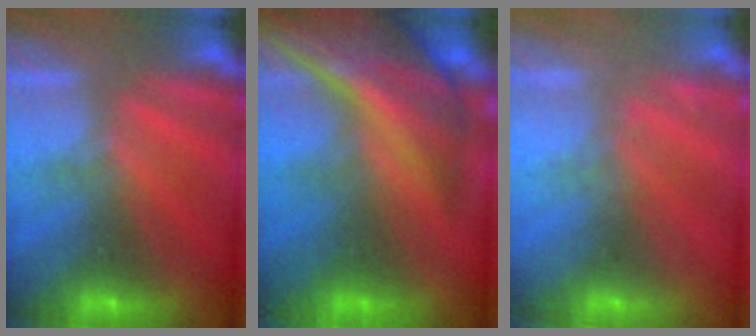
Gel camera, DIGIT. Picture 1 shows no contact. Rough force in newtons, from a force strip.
{"total": 9.1}
{"total": 2.3}